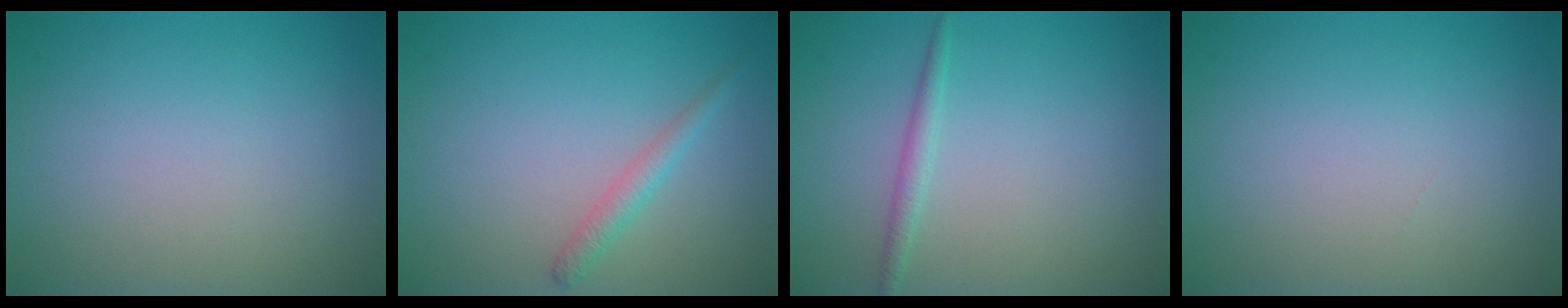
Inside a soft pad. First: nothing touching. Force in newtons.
{"total": 1.6, "press": 1.6, "slide": 0.0}
{"total": 1.3, "press": 1.3, "slide": 0.1}
{"total": 0.0}